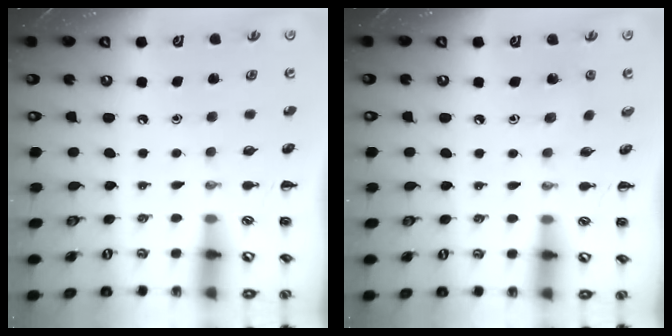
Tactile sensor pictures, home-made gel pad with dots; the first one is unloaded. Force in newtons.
{"total": 1.5, "press": 1.4, "slide": 0.5}